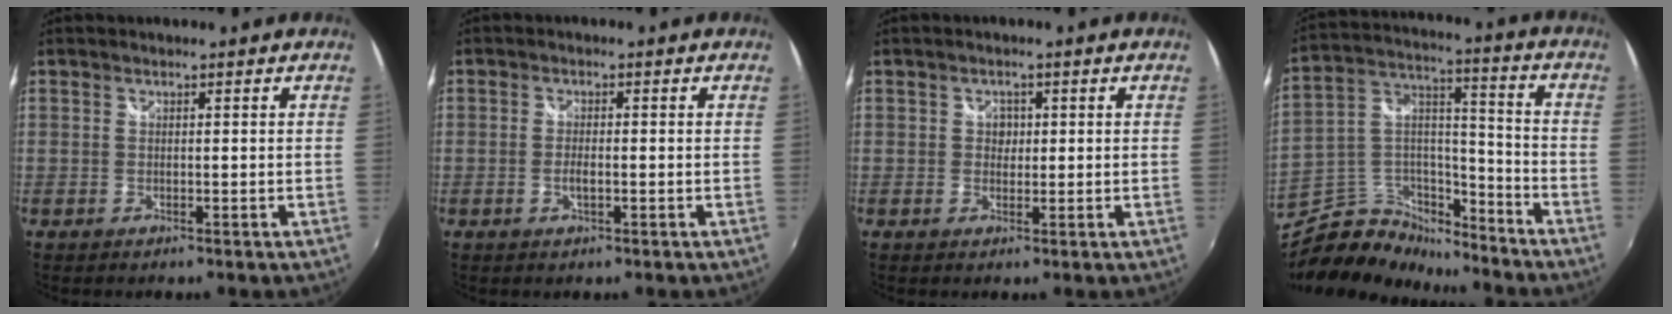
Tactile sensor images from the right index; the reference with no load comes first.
{"total": 2.1, "force": [-0.6, 0.6, 1.9], "torque": [-0.038, -0.002, -0.011]}
{"total": 1.7, "force": [0.1, 1.7, 0.5], "torque": [-0.004, 0.005, 0.001]}
{"total": 13.5, "force": [-10.6, 6.8, 4.7], "torque": [-0.104, 0.051, -0.183]}